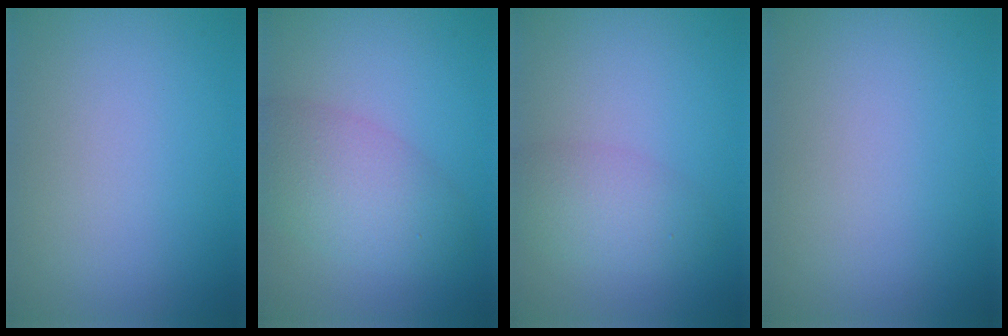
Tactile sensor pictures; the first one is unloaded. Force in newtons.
{"total": 5.1, "press": 5.1, "slide": 0.2}
{"total": 2.9, "press": 2.9, "slide": 0.1}
{"total": 0.0}